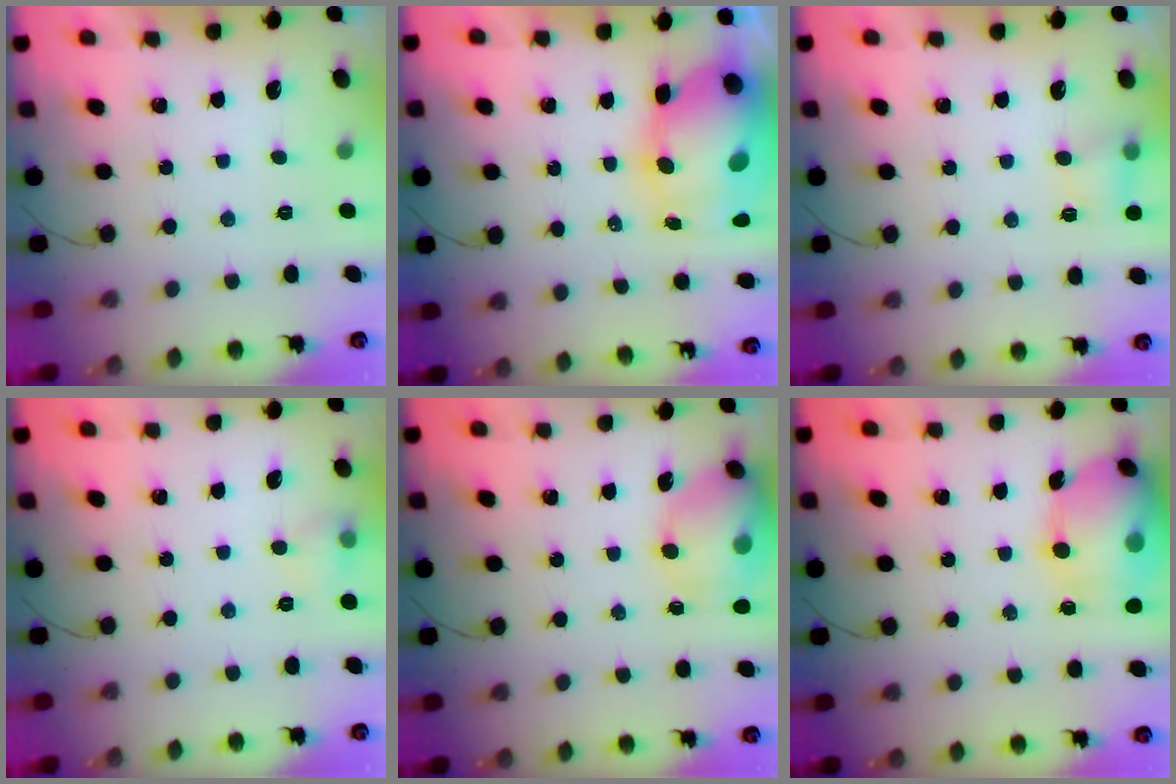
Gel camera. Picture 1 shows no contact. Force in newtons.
{"total": 14.4, "press": 14.0, "slide": 3.5}
{"total": 5.2, "press": 4.9, "slide": 1.6}
{"total": 5.0, "press": 4.7, "slide": 1.6}
{"total": 15.7, "press": 15.5, "slide": 2.6}
{"total": 16.4, "press": 16.1, "slide": 3.3}